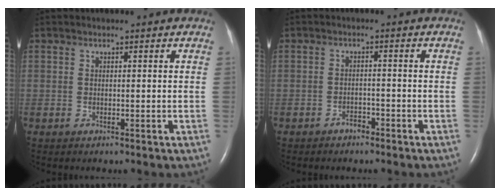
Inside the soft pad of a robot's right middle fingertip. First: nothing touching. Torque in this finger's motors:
{"motor_torque": [0.38, -0.37, 0.00, 0.00]}